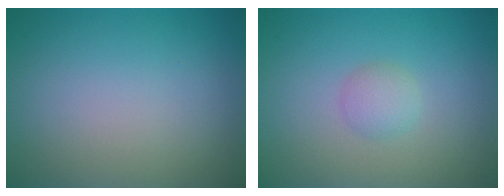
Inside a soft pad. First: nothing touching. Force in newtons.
{"total": 1.4, "press": 1.4, "slide": 0.0}